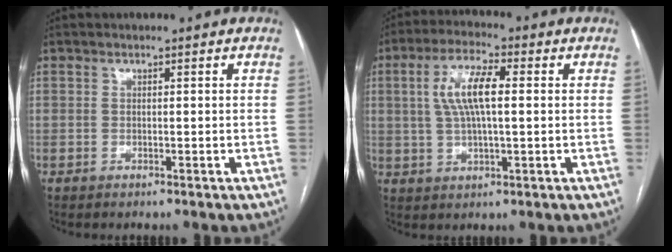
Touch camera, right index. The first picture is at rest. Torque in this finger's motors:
{"motor_torque": [0.45, -0.05, 0.27, 0.09]}